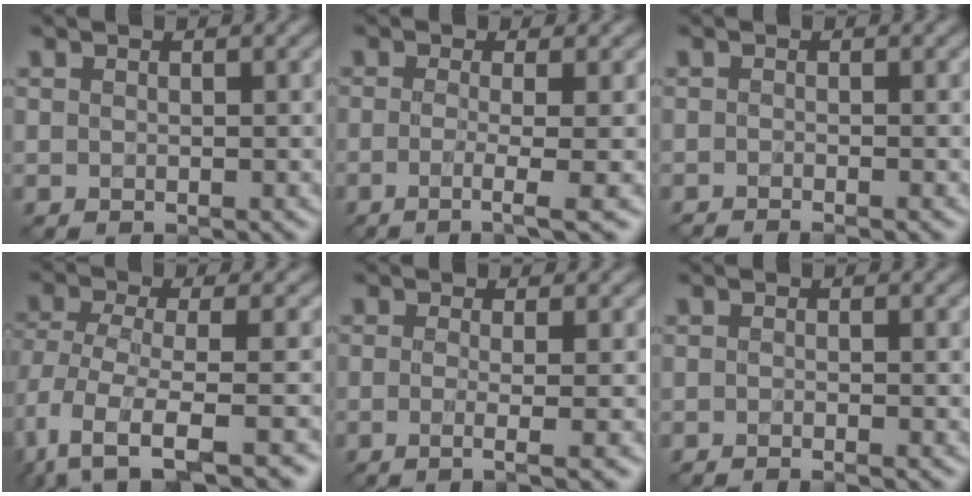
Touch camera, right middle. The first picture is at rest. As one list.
[{"total": 4.0, "force": [-1.0, 1.0, 3.8], "torque": [-0.057, -0.009, -0.023]}, {"total": 1.8, "force": [-1.2, 0.4, 1.2], "torque": [-0.006, -0.007, -0.028]}, {"total": 6.9, "force": [-4.1, 2.4, 5.0], "torque": [-0.109, -0.016, -0.077]}, {"total": 3.5, "force": [-0.5, 1.2, 3.3], "torque": [-0.037, -0.003, -0.021]}, {"total": 1.5, "force": [-0.9, 0.4, 1.1], "torque": [-0.005, -0.007, -0.024]}]